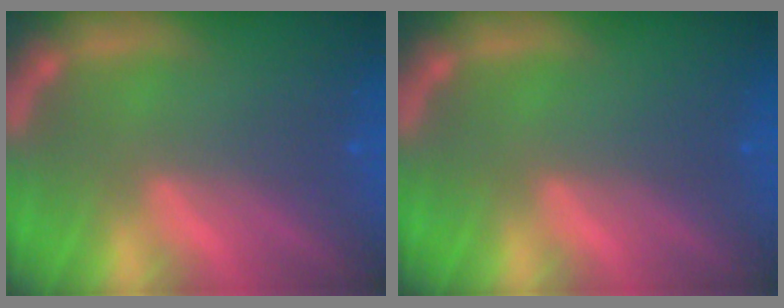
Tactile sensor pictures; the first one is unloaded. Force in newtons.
{"total": 0.0}